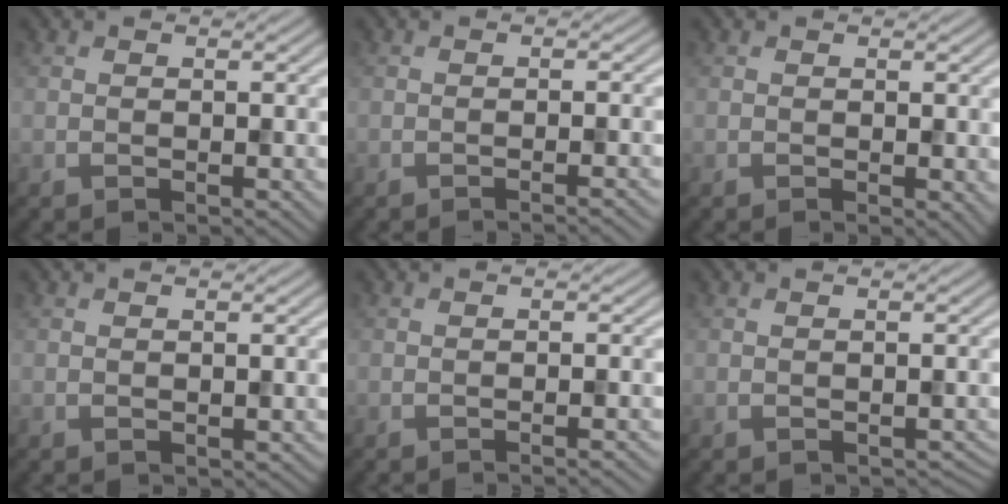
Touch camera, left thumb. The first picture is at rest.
{"total": 1.7, "force": [-0.9, 0.4, 1.4], "torque": [-0.008, 0.001, -0.021]}
{"total": 1.0, "force": [0.0, 0.5, 0.9], "torque": [-0.010, -0.005, 0.000]}
{"total": 0.0}
{"total": 1.4, "force": [-0.7, 0.3, 1.1], "torque": [-0.005, 0.001, -0.017]}
{"total": 0.6, "force": [-0.4, 0.3, 0.3], "torque": [-0.004, -0.005, -0.004]}